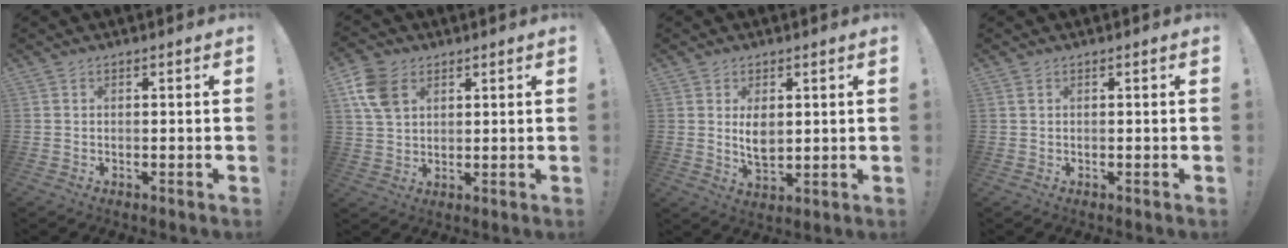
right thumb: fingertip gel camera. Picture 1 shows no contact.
{"total": 10.3, "force": [4.4, 7.2, 6.0], "torque": [-0.112, -0.006, 0.086]}
{"total": 5.5, "force": [1.6, 3.2, 4.2], "torque": [-0.060, -0.015, 0.025]}
{"total": 0.6, "force": [0.2, 0.0, 0.5], "torque": [-0.012, 0.001, 0.003]}